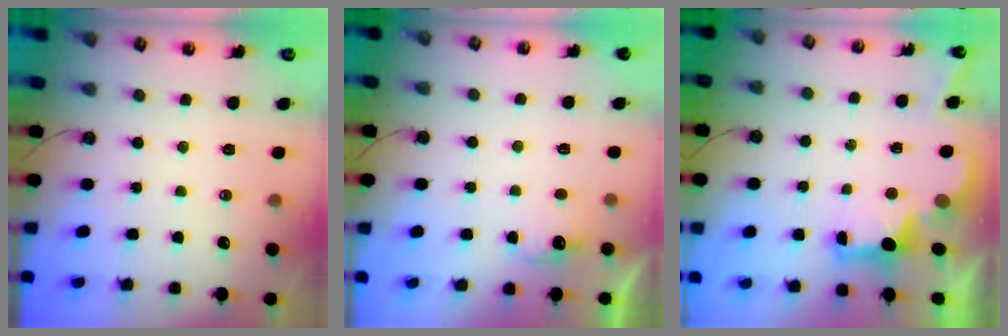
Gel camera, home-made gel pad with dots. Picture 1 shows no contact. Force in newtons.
{"total": 3.9, "press": 3.9, "slide": 0.8}
{"total": 2.7, "press": 2.6, "slide": 0.9}